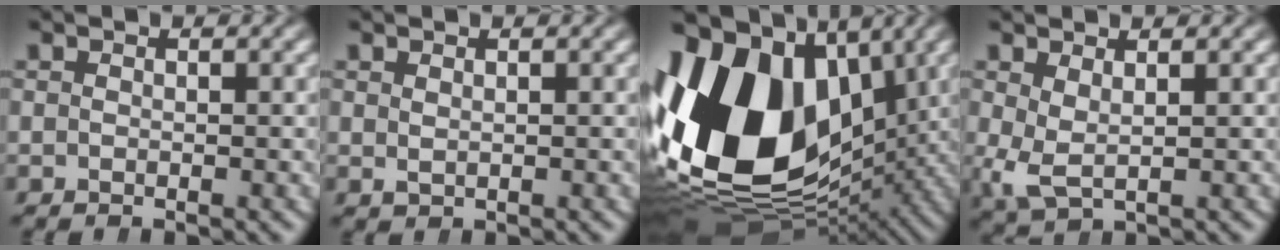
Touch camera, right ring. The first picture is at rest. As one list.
[{"total": 0.8, "force": [0.6, -0.5, 0.0], "torque": [0.002, -0.007, 0.020]}, {"total": 24.7, "force": [0.6, 17.4, 17.5], "torque": [-0.329, -0.044, 0.028]}, {"total": 2.5, "force": [0.1, 1.6, 2.0], "torque": [-0.057, -0.027, 0.019]}]